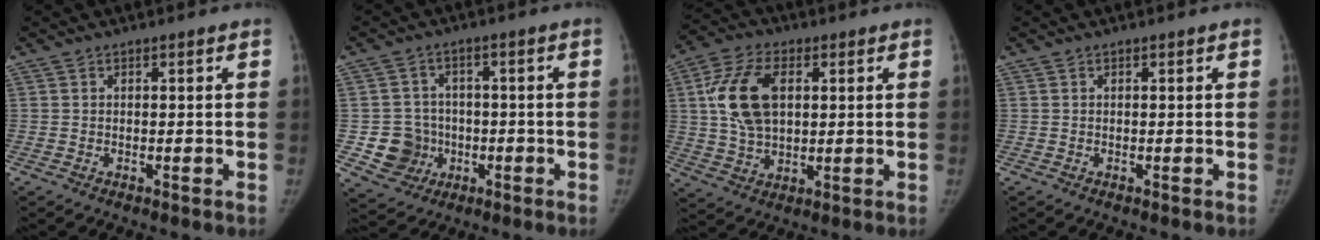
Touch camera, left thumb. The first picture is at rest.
{"total": 7.9, "force": [-1.6, 7.5, 1.8], "torque": [0.001, 0.013, -0.020]}
{"total": 13.0, "force": [2.8, 8.0, 9.8], "torque": [-0.177, 0.003, 0.052]}
{"total": 0.0}